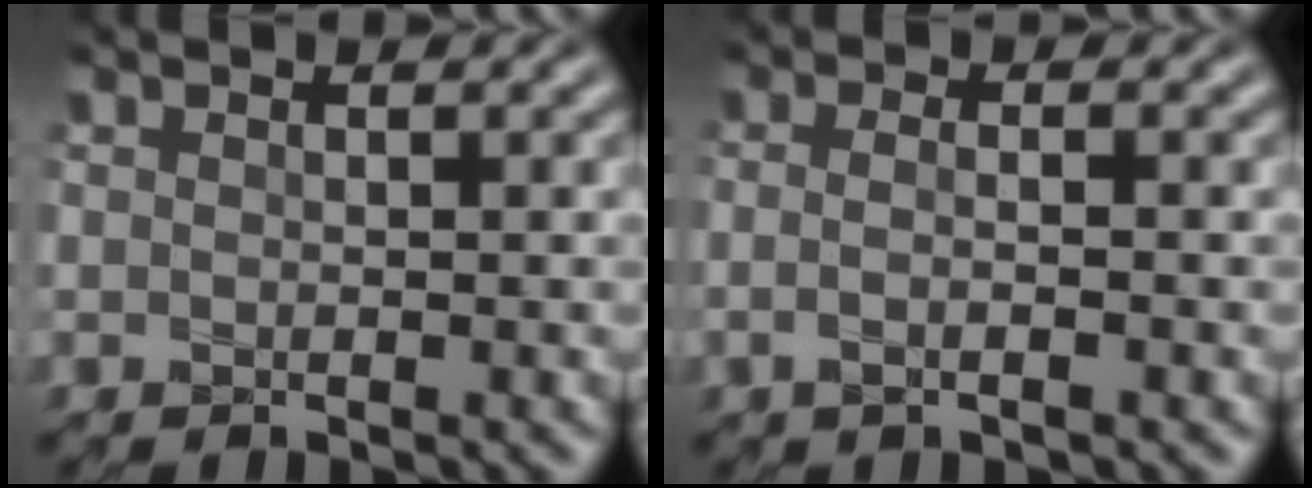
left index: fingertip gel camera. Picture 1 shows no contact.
{"total": 2.5, "force": [-0.3, 1.1, 2.2], "torque": [-0.028, -0.003, -0.019]}